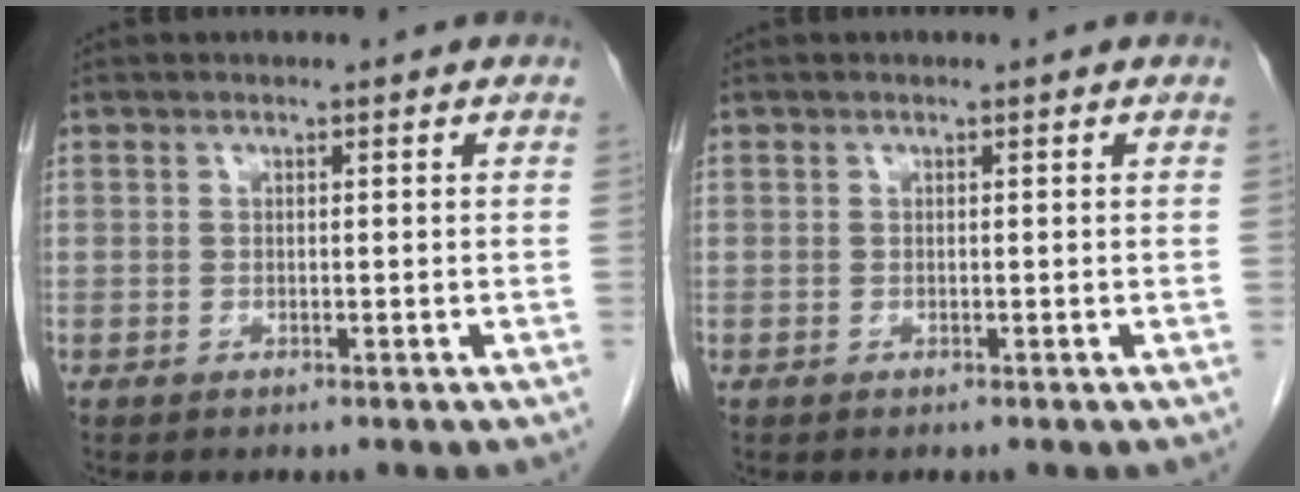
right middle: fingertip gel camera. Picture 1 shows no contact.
{"total": 0.0}